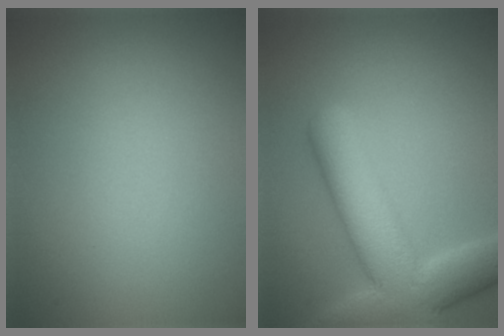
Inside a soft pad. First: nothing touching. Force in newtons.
{"total": 8.8, "press": 8.8, "slide": 0.7}